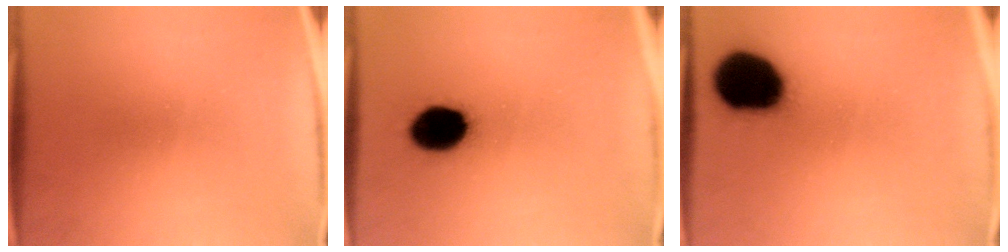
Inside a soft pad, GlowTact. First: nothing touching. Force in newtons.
{"total": 13.2}
{"total": 19.3}